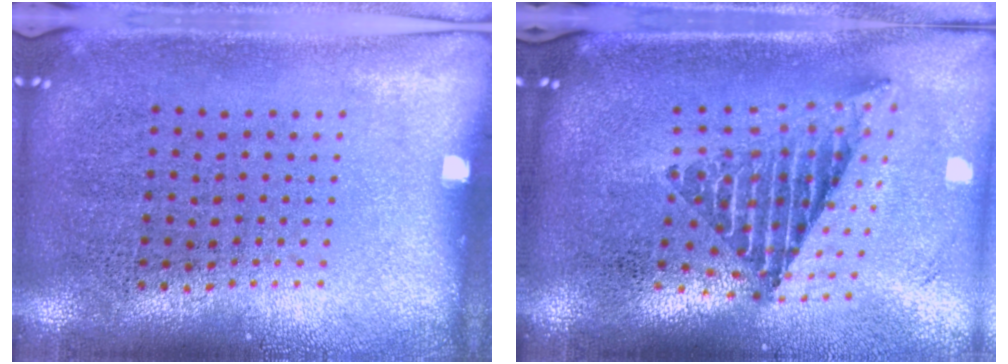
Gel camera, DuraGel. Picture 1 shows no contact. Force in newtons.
{"total": 2.4, "press": 1.6, "slide": 1.8}